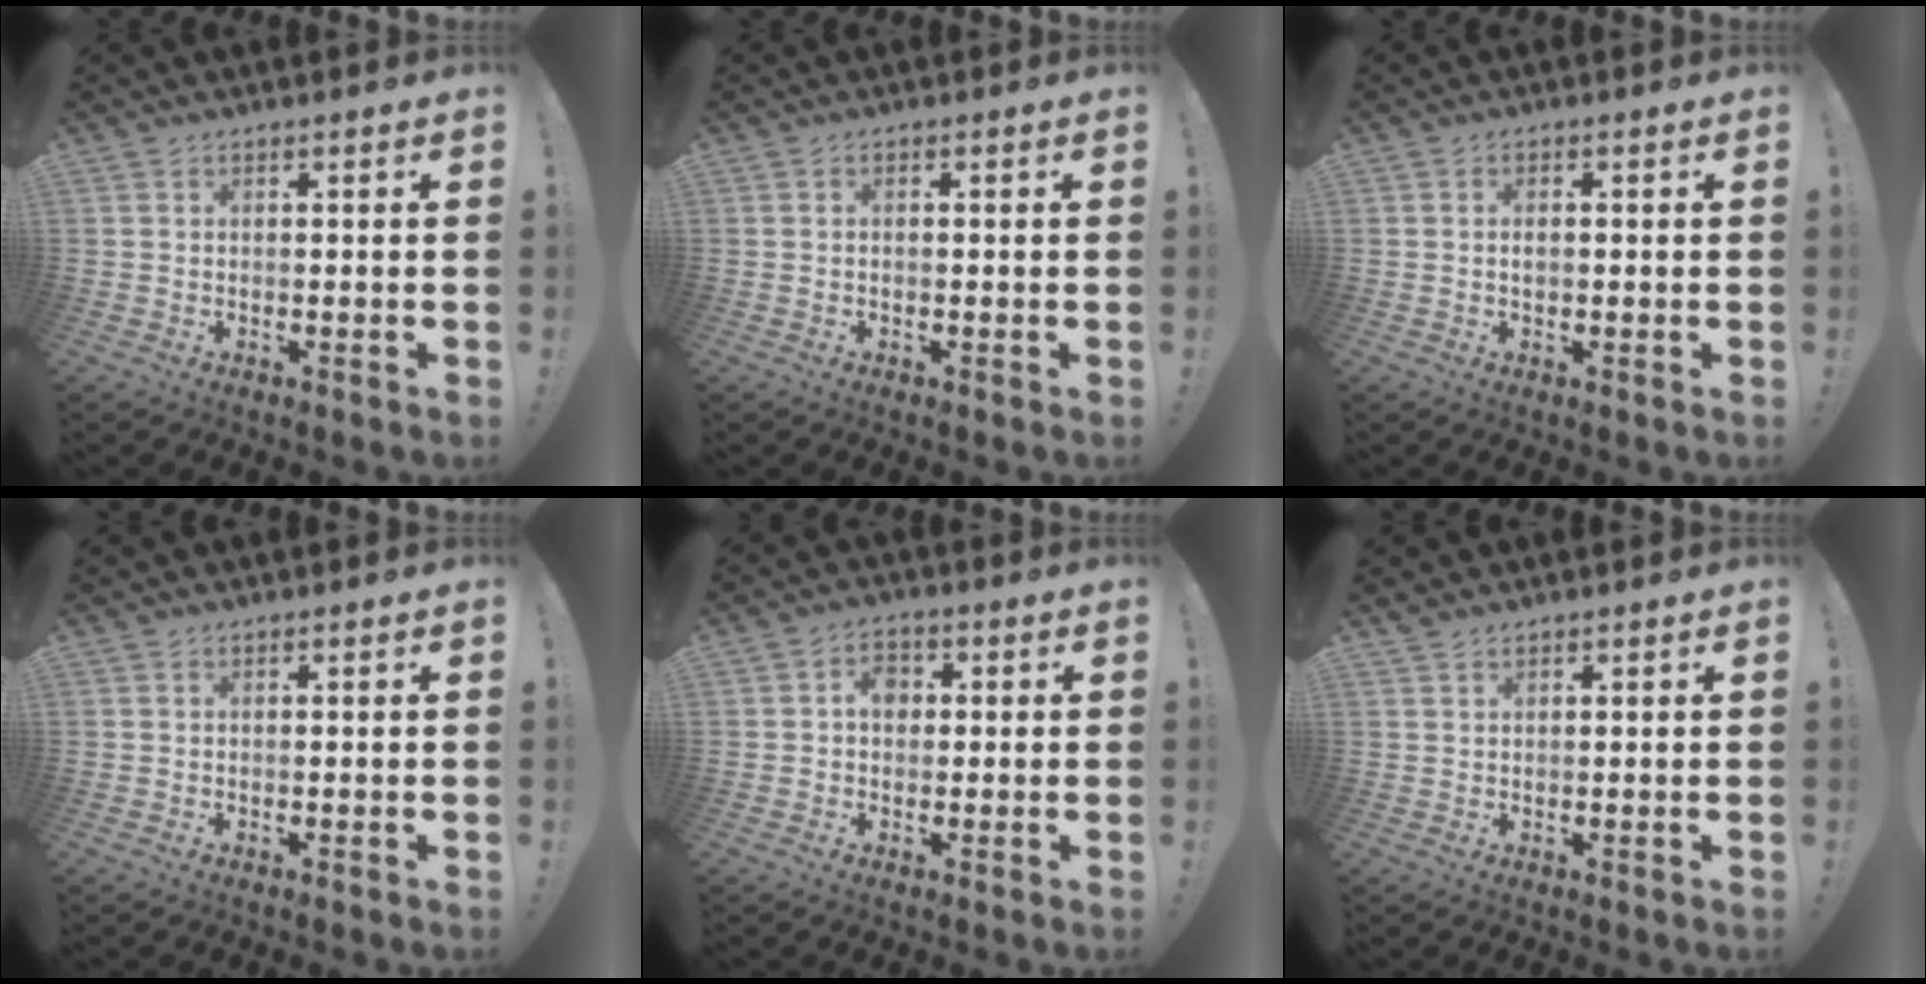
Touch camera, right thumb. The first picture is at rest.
{"total": 0.6, "force": [-0.4, 0.2, 0.3], "torque": [-0.013, 0.004, -0.006]}
{"total": 1.3, "force": [-0.2, 0.8, 1.1], "torque": [-0.028, 0.007, -0.003]}
{"total": 0.0}
{"total": 5.0, "force": [0.7, 3.8, 3.2], "torque": [-0.043, 0.001, 0.010]}
{"total": 1.2, "force": [1.1, 0.4, 0.1], "torque": [0.003, -0.003, 0.020]}